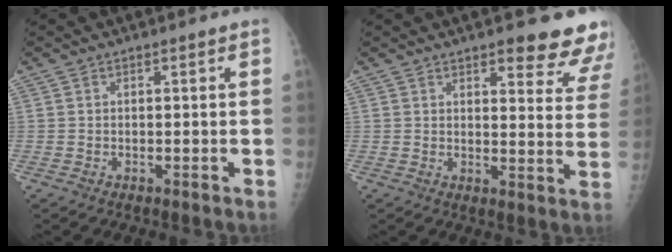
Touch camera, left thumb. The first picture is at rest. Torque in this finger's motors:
{"motor_torque": [0.17, 0.22, 0.00, -0.21, 0.07]}